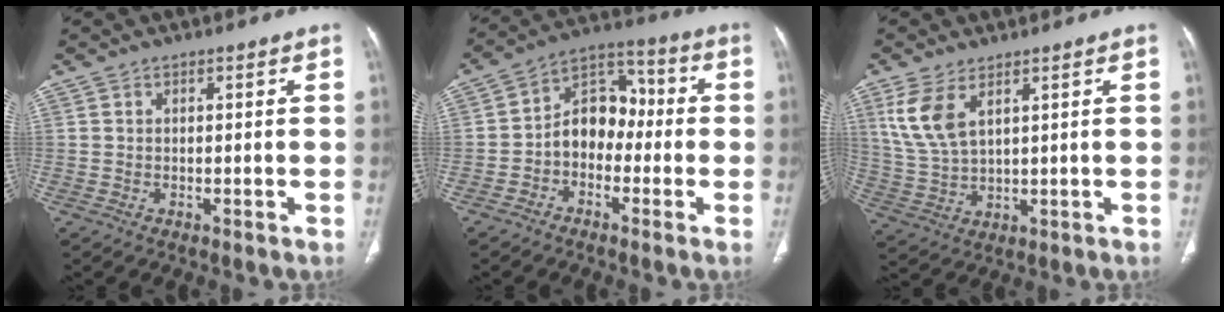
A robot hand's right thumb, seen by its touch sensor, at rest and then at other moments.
{"total": 9.6, "force": [-1.4, 7.7, 5.5], "torque": [-0.056, 0.046, -0.042]}
{"total": 8.2, "force": [3.9, 3.9, 6.0], "torque": [-0.134, -0.011, 0.091]}